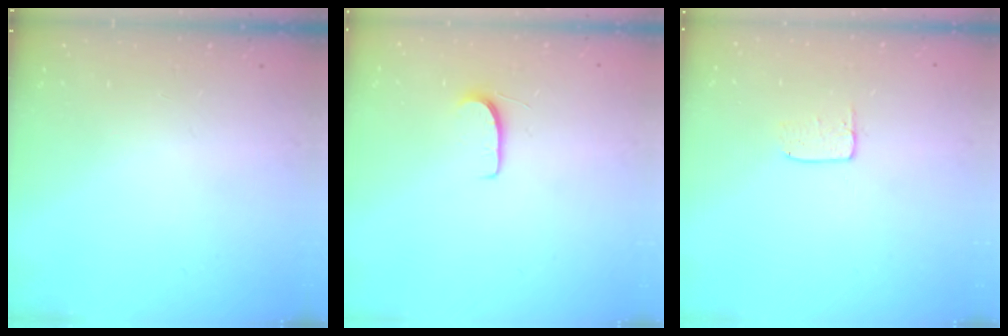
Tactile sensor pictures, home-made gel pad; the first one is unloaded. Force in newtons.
{"total": 5.4, "press": 5.3, "slide": 0.5}
{"total": 3.4, "press": 3.4, "slide": 0.3}